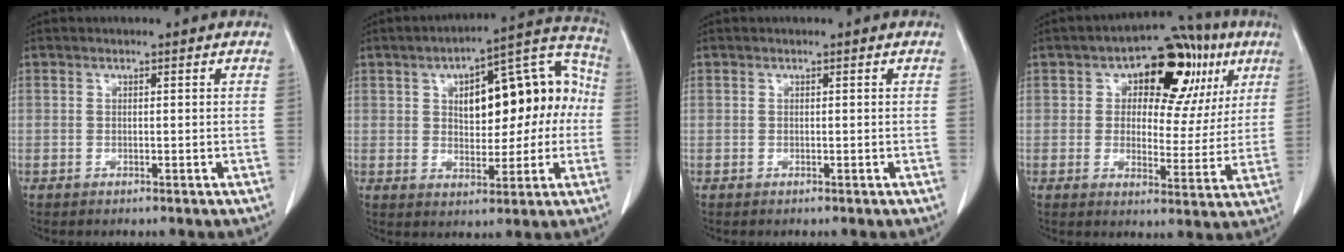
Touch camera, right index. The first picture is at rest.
{"total": 17.2, "force": [1.9, 7.9, 15.2], "torque": [-0.208, 0.053, 0.034]}
{"total": 0.0}
{"total": 15.0, "force": [6.0, 8.4, 10.9], "torque": [-0.120, 0.037, 0.081]}